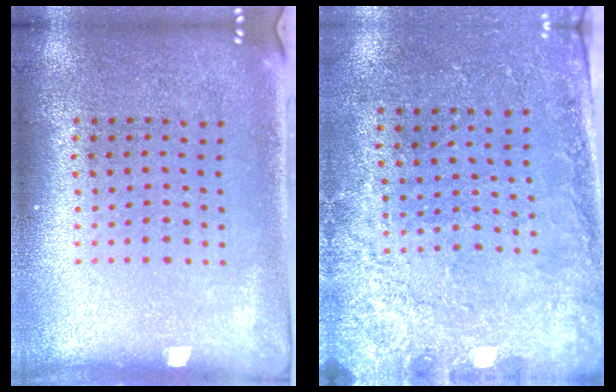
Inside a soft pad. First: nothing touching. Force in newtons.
{"total": 2.5, "press": 2.1, "slide": 1.3}